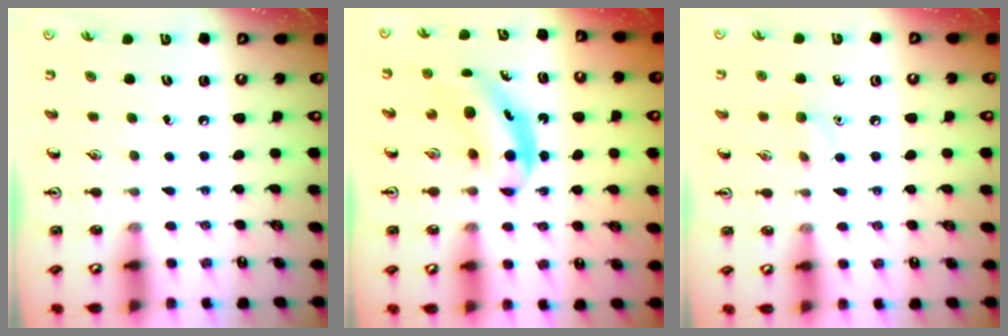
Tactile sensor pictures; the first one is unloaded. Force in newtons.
{"total": 5.7, "press": 5.6, "slide": 0.7}
{"total": 5.9, "press": 5.7, "slide": 1.7}